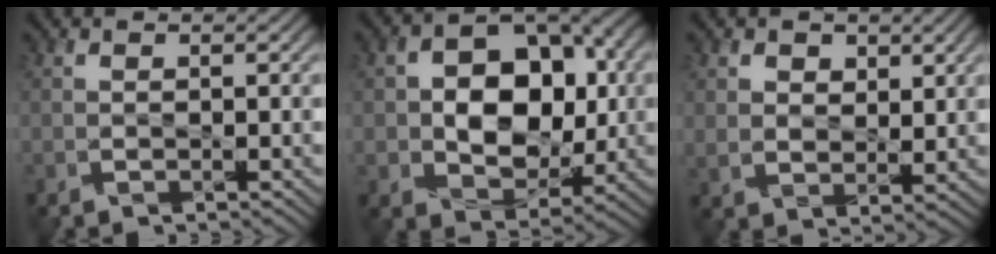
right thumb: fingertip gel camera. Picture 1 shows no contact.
{"total": 11.7, "force": [0.3, 8.4, 8.2], "torque": [-0.131, 0.002, 0.001]}
{"total": 4.1, "force": [2.3, 2.8, 1.8], "torque": [-0.052, -0.011, 0.045]}